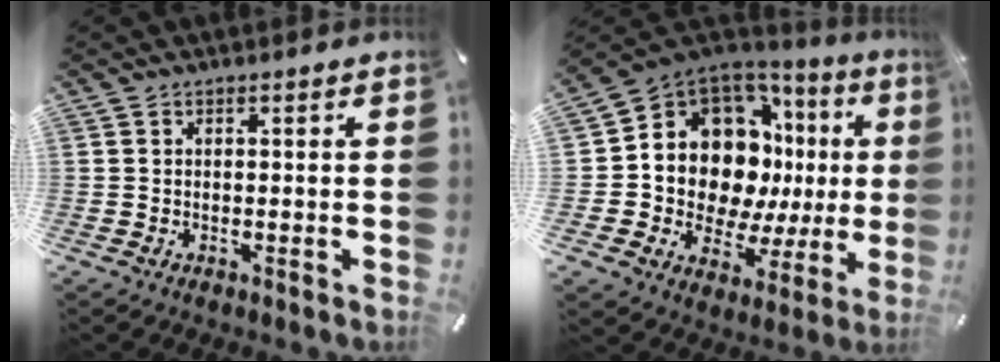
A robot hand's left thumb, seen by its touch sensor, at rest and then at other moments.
{"total": 14.2, "force": [3.8, 10.9, 8.3], "torque": [-0.150, -0.061, 0.073]}